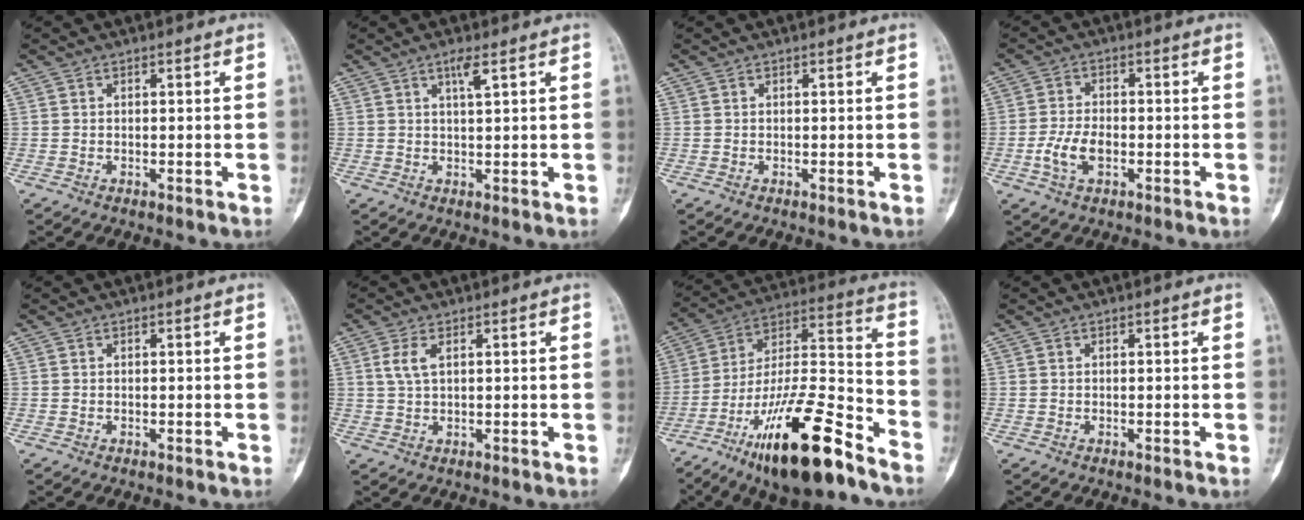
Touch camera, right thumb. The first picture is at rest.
{"total": 2.7, "force": [1.4, 0.3, 2.3], "torque": [-0.048, -0.004, 0.028]}
{"total": 0.0}
{"total": 5.8, "force": [-1.7, 3.2, 4.5], "torque": [-0.093, 0.010, -0.033]}
{"total": 0.0}
{"total": 3.5, "force": [1.3, 1.5, 2.9], "torque": [-0.067, 0.003, 0.029]}
{"total": 23.8, "force": [-14.7, 6.3, 17.6], "torque": [-0.311, 0.076, -0.249]}
{"total": 0.0}